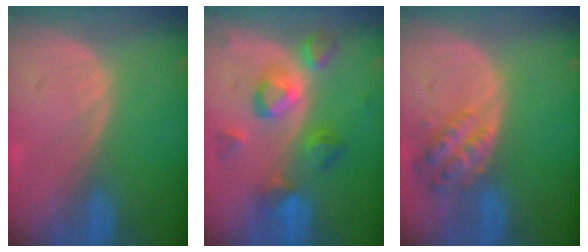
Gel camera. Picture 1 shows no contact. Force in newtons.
{"total": 7.5, "press": 7.5, "slide": 0.7}
{"total": 6.0, "press": 5.5, "slide": 2.4}